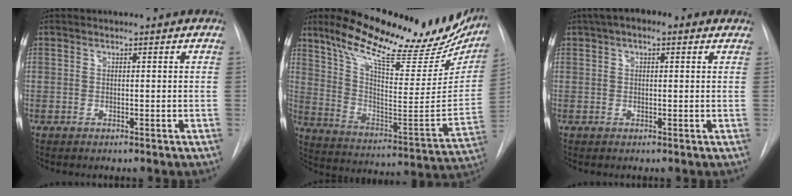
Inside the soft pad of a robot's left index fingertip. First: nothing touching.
{"total": 28.1, "force": [22.4, 8.0, 14.9], "torque": [-0.232, -0.018, 0.317]}
{"total": 5.2, "force": [2.9, 2.1, 3.7], "torque": [-0.064, 0.032, 0.038]}